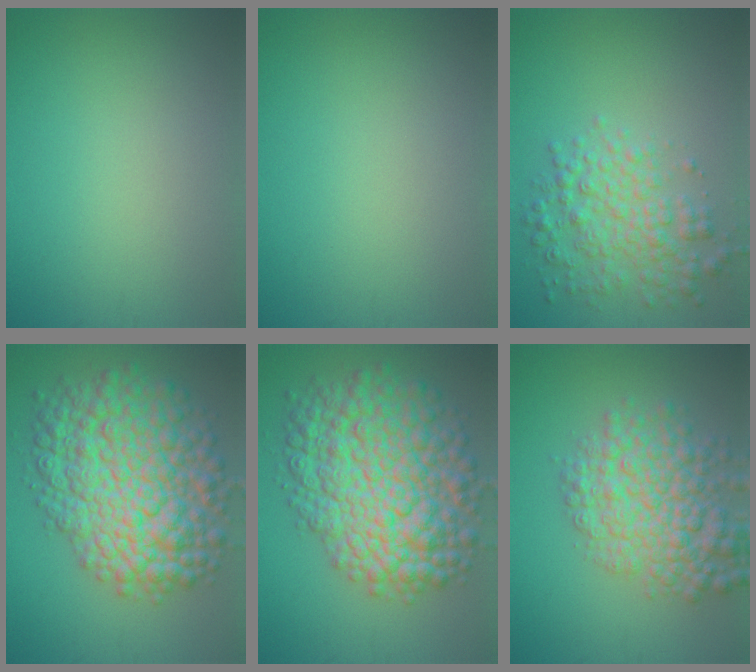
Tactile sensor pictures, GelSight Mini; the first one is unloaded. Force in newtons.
{"total": 0.0}
{"total": 4.4, "press": 4.4, "slide": 0.1}
{"total": 11.8, "press": 11.8, "slide": 0.4}
{"total": 11.8, "press": 11.8, "slide": 0.4}
{"total": 7.3, "press": 7.3, "slide": 0.3}